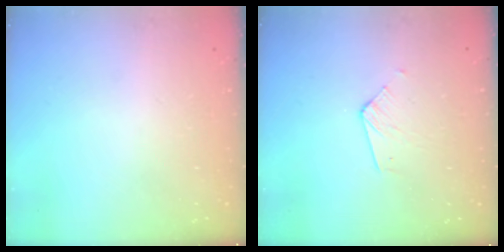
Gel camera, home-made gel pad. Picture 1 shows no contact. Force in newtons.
{"total": 3.5, "press": 3.5, "slide": 0.4}